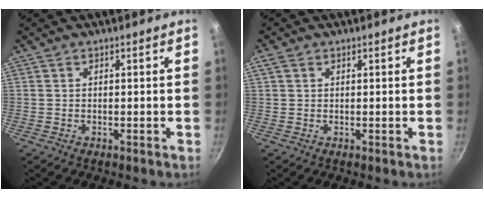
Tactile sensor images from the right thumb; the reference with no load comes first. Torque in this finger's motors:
{"motor_torque": [-0.39, 2.06, 1.10, 0.45, 0.34]}